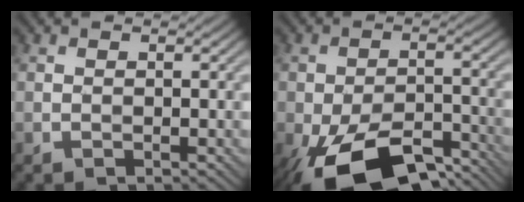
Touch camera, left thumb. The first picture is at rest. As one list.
[{"total": 15.2, "force": [-9.8, 6.1, 9.8], "torque": [-0.185, -0.035, -0.158]}]